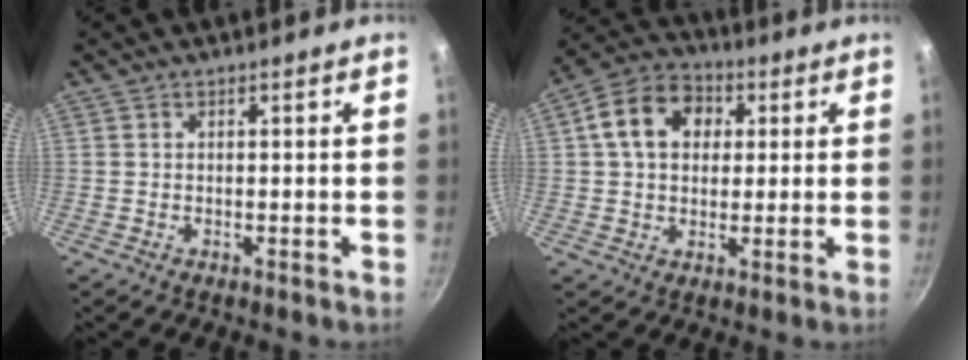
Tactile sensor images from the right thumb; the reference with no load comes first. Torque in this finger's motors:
{"motor_torque": [-0.54, 1.87, 1.20, 0.29, 0.26]}